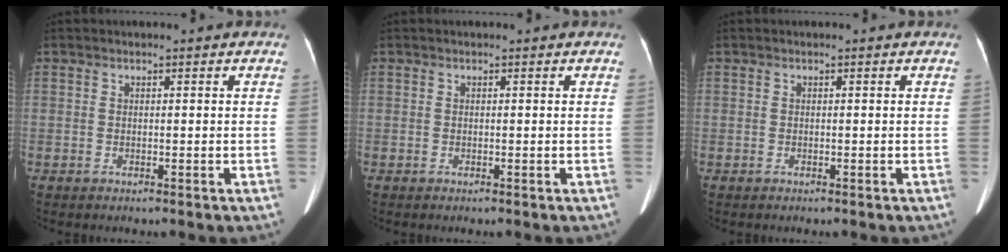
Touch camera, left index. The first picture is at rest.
{"total": 0.0}
{"total": 0.0}